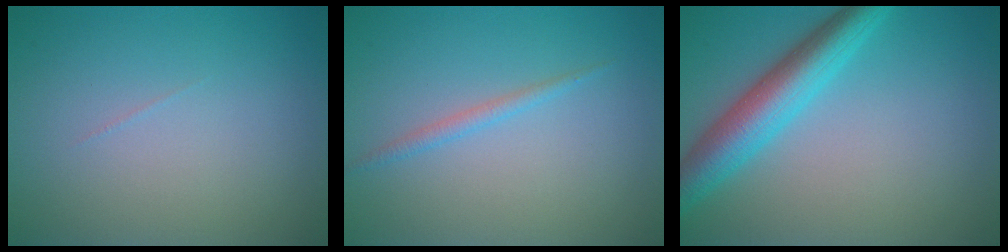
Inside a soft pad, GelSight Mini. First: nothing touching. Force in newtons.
{"total": 1.1, "press": 1.1, "slide": 0.0}
{"total": 5.6, "press": 5.6, "slide": 0.2}